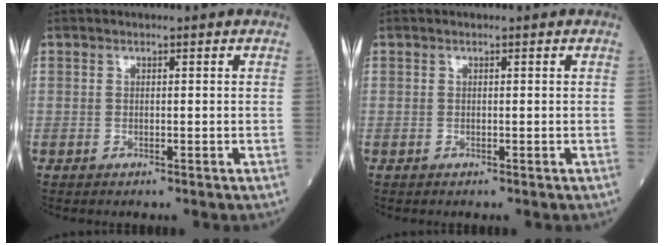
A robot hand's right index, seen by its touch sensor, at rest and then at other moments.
{"total": 0.0}